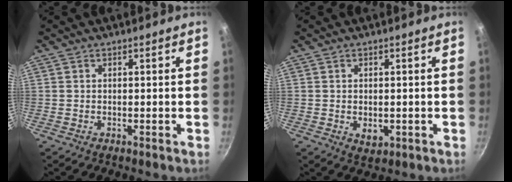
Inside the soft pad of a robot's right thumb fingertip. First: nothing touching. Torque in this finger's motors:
{"motor_torque": [-0.40, 0.22, -0.19, 0.10, -0.01]}